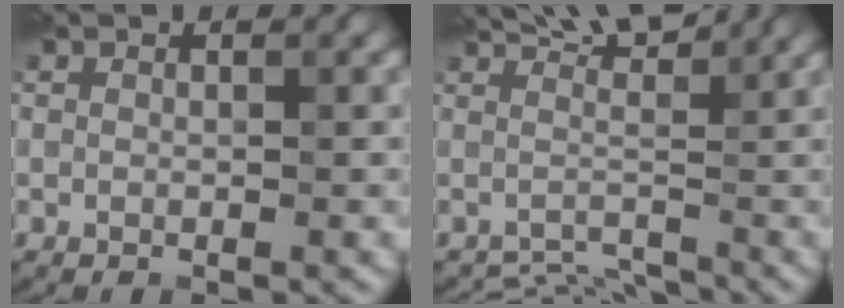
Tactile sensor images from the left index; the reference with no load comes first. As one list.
[{"total": 3.8, "force": [1.8, 1.2, 3.1], "torque": [-0.046, 0.002, 0.026]}]